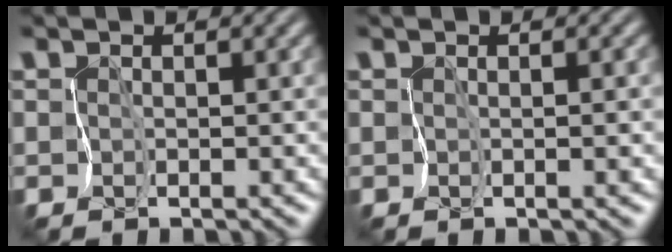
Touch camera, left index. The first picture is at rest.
{"total": 1.2, "force": [-0.2, 0.4, 1.1], "torque": [-0.002, 0.003, 0.006]}